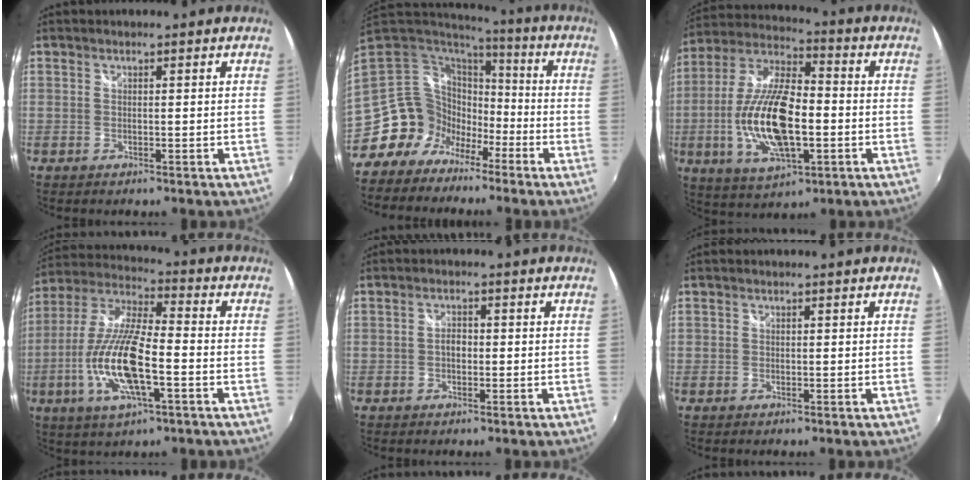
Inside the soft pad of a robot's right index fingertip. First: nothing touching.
{"total": 13.8, "force": [-7.9, 10.7, 3.6], "torque": [-0.091, 0.022, -0.140]}
{"total": 18.6, "force": [-3.6, 7.7, 16.6], "torque": [-0.340, -0.007, -0.063]}
{"total": 16.9, "force": [-4.9, 4.8, 15.5], "torque": [-0.319, -0.013, -0.097]}
{"total": 2.0, "force": [-0.3, 1.4, 1.4], "torque": [-0.025, 0.006, -0.007]}
{"total": 0.6, "force": [-0.1, 0.6, 0.0], "torque": [0.001, -0.001, -0.003]}